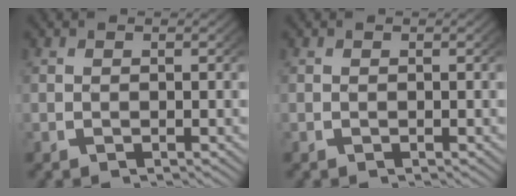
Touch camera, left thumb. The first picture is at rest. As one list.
[{"total": 0.0}]